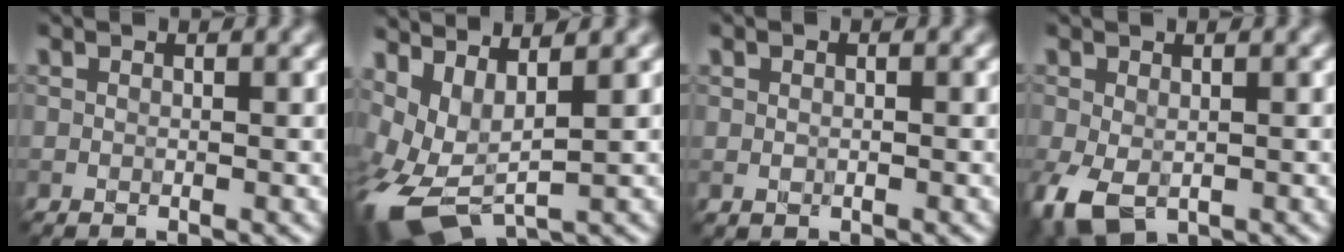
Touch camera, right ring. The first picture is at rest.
{"total": 7.2, "force": [0.4, 3.7, 6.2], "torque": [-0.146, -0.008, 0.016]}
{"total": 0.7, "force": [-0.1, 0.6, 0.4], "torque": [-0.007, 0.002, -0.003]}
{"total": 4.5, "force": [-1.6, 3.0, 3.0], "torque": [-0.079, -0.015, -0.027]}